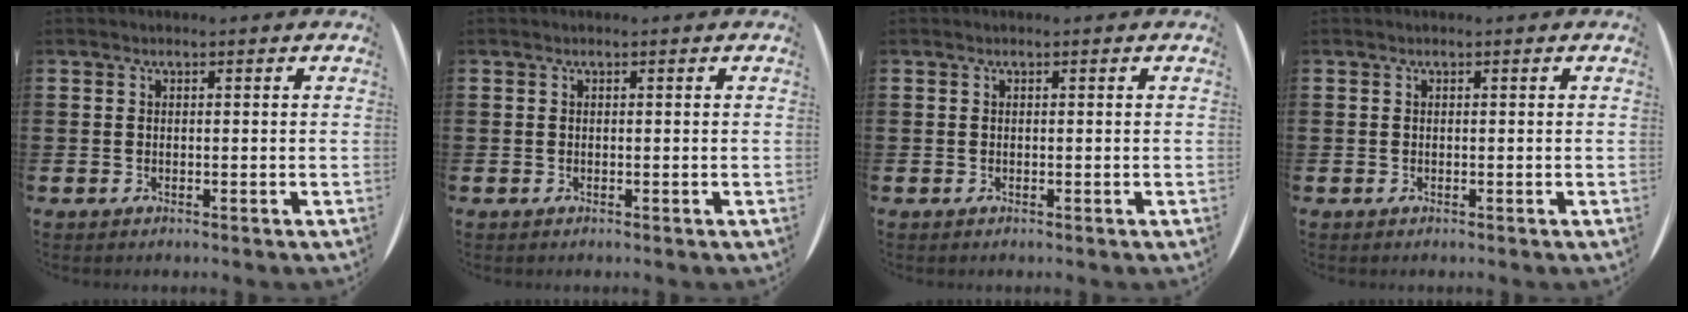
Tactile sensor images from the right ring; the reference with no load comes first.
{"total": 0.0}
{"total": 0.0}
{"total": 0.0}